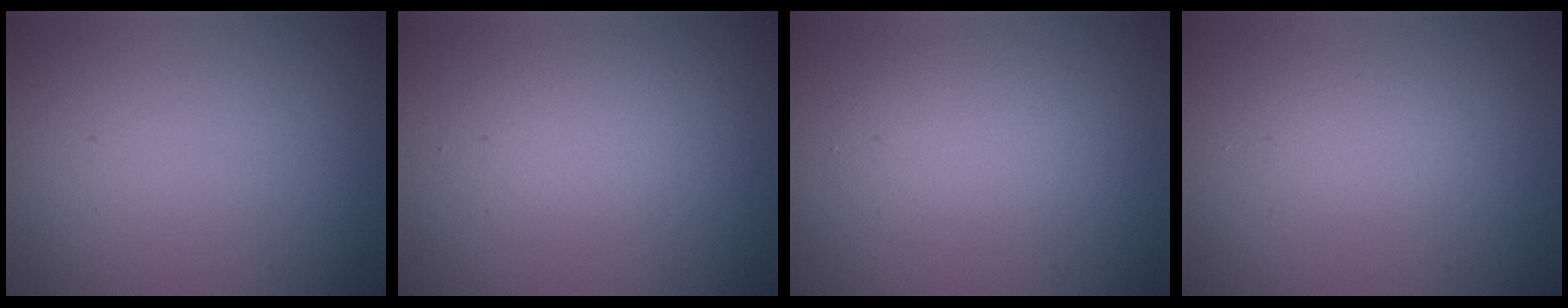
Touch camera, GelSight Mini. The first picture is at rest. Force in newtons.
{"total": 2.4, "press": 2.4, "slide": 0.3}
{"total": 2.7, "press": 2.7, "slide": 0.1}
{"total": 1.5, "press": 1.5, "slide": 0.1}